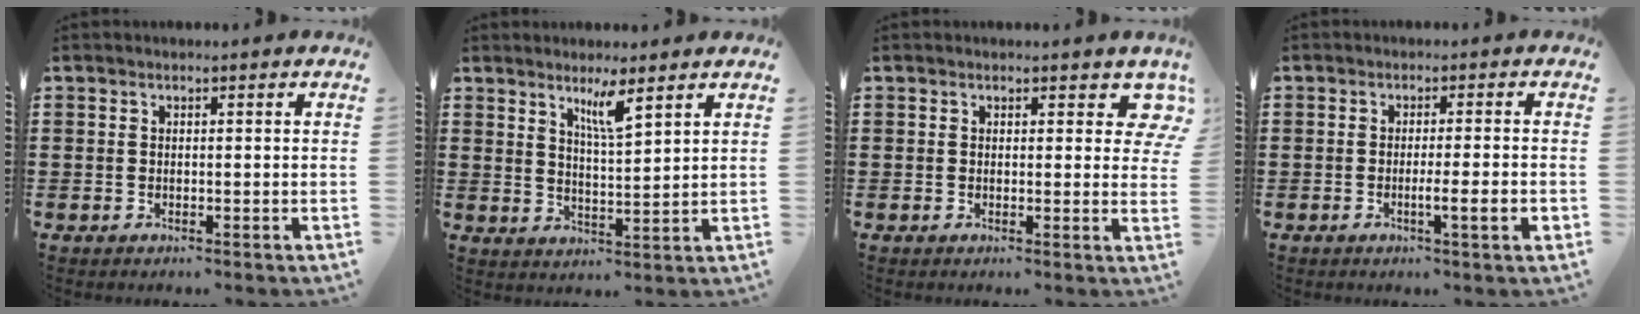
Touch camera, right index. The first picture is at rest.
{"total": 4.5, "force": [3.1, 0.3, 3.2], "torque": [-0.064, 0.000, 0.052]}
{"total": 3.4, "force": [2.1, 1.8, 2.1], "torque": [-0.017, -0.001, 0.031]}
{"total": 4.2, "force": [-1.4, -0.2, 3.9], "torque": [-0.064, -0.014, -0.023]}